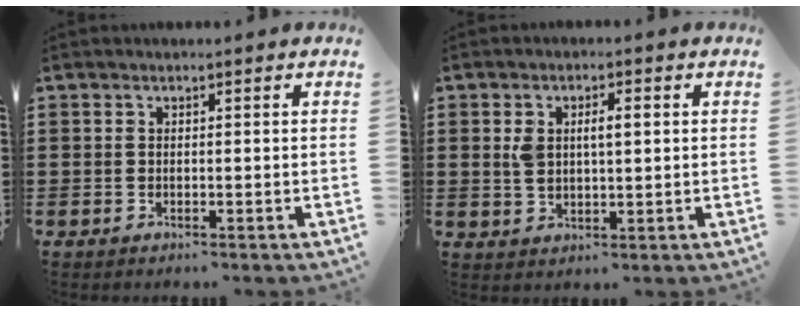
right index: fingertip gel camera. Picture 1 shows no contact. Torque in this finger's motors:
{"motor_torque": [0.15, -0.12, 0.24, 0.05]}